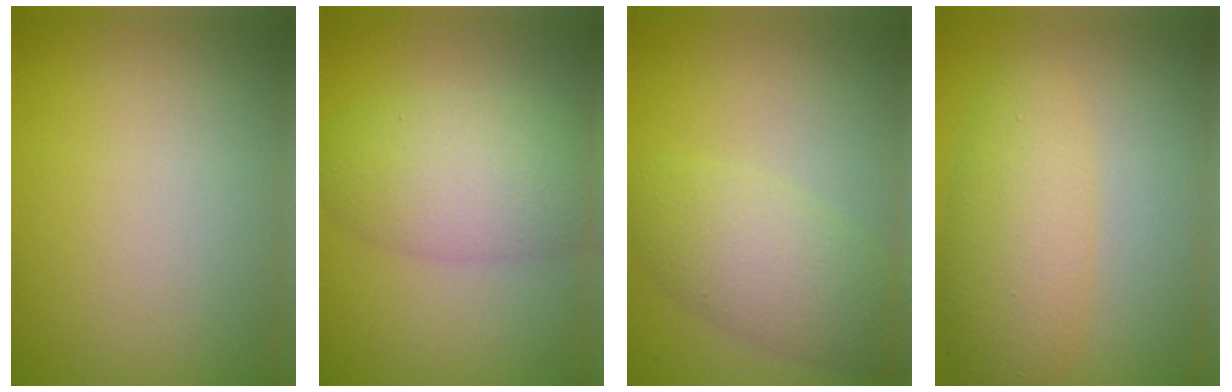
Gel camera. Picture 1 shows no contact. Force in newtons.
{"total": 5.7, "press": 5.7, "slide": 0.3}
{"total": 4.4, "press": 4.4, "slide": 0.0}
{"total": 4.8, "press": 4.8, "slide": 0.1}